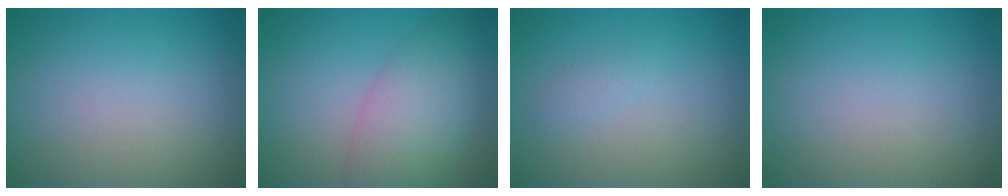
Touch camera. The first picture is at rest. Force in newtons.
{"total": 6.2, "press": 6.2, "slide": 0.4}
{"total": 0.8, "press": 0.8, "slide": 0.0}
{"total": 0.0}